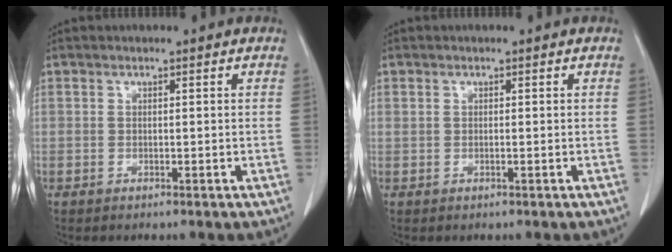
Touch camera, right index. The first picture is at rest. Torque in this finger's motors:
{"motor_torque": [0.04, -0.04, -0.10, -0.01]}